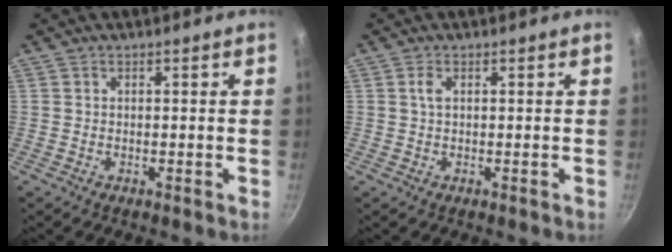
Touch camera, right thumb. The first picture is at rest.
{"total": 1.3, "force": [0.2, 0.5, 1.1], "torque": [-0.027, 0.001, 0.005]}